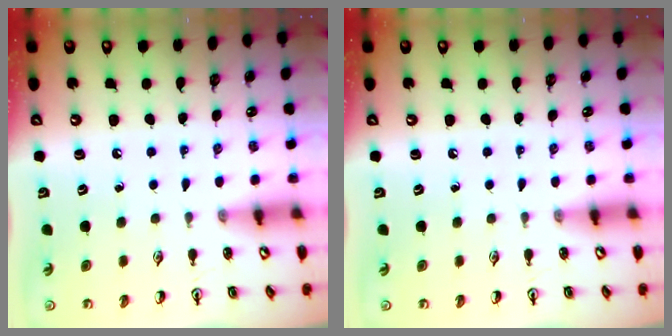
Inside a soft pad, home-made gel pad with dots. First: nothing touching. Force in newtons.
{"total": 0.0}